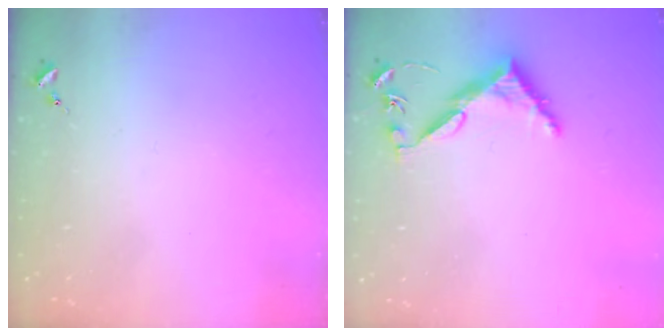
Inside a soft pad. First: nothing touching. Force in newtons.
{"total": 6.2, "press": 6.2, "slide": 0.5}